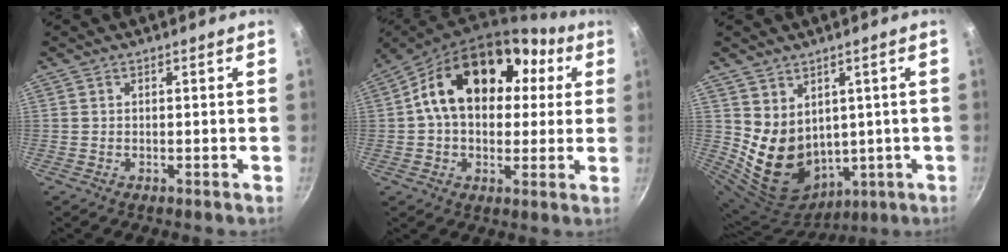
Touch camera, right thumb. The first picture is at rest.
{"total": 19.3, "force": [4.3, 13.6, 13.1], "torque": [-0.183, 0.033, 0.054]}
{"total": 12.4, "force": [2.1, 10.2, 6.8], "torque": [-0.090, -0.016, 0.073]}